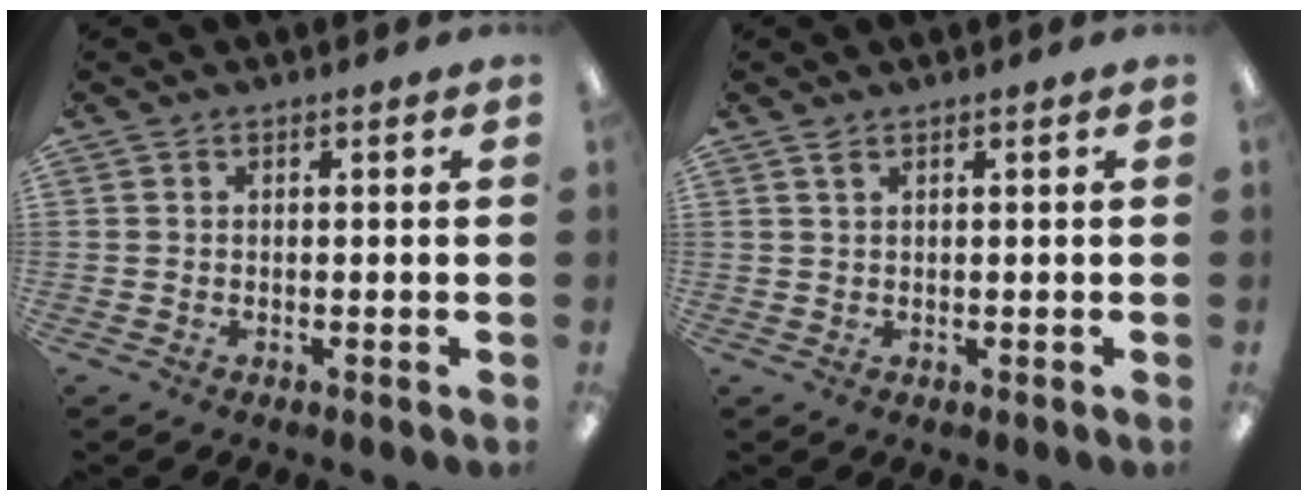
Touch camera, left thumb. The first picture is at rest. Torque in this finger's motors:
{"motor_torque": [-0.15, -0.05, -0.35, 0.21, 0.06]}